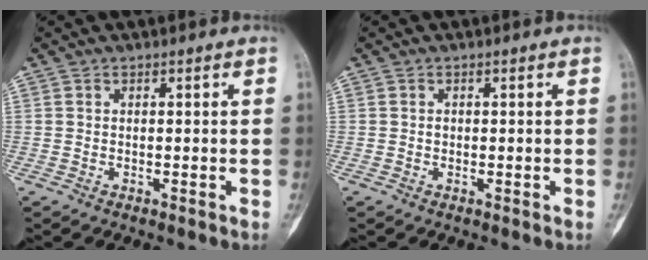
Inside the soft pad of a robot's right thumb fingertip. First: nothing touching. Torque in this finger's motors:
{"motor_torque": [0.43, -0.21, 0.22, -0.03, -0.02]}